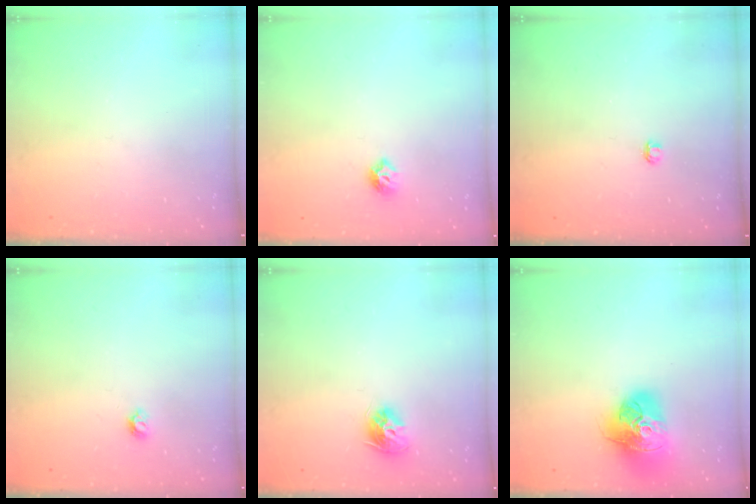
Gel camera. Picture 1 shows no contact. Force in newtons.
{"total": 6.4, "press": 6.3, "slide": 0.9}
{"total": 2.8, "press": 2.8, "slide": 0.3}
{"total": 3.8, "press": 3.7, "slide": 0.6}
{"total": 8.9, "press": 8.8, "slide": 1.2}
{"total": 18.8, "press": 18.6, "slide": 2.1}